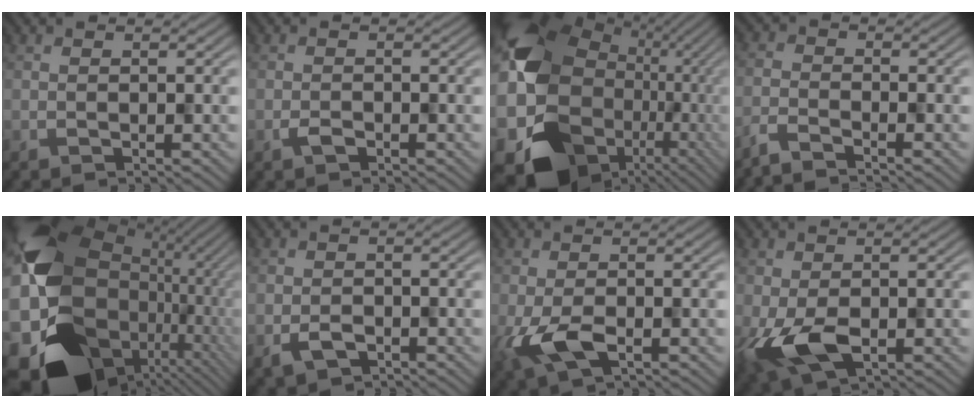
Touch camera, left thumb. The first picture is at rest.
{"total": 1.1, "force": [-0.7, 0.7, 0.4], "torque": [-0.008, -0.002, -0.014]}
{"total": 19.0, "force": [0.7, 14.6, 12.2], "torque": [-0.260, -0.032, 0.056]}
{"total": 2.8, "force": [-2.8, 0.3, 0.3], "torque": [-0.008, -0.005, -0.060]}
{"total": 20.8, "force": [0.5, 15.3, 14.0], "torque": [-0.284, -0.036, 0.046]}
{"total": 2.7, "force": [-1.3, 1.9, 1.5], "torque": [-0.032, -0.007, -0.022]}
{"total": 6.1, "force": [-2.4, 2.8, 4.9], "torque": [-0.103, -0.010, -0.041]}
{"total": 9.1, "force": [-3.3, 4.4, 7.2], "torque": [-0.151, -0.017, -0.050]}